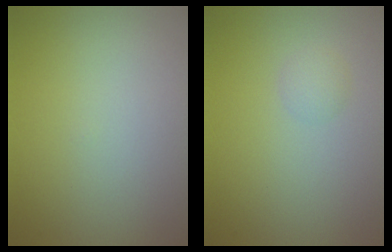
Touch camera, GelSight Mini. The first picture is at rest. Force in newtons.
{"total": 1.0, "press": 1.0, "slide": 0.0}